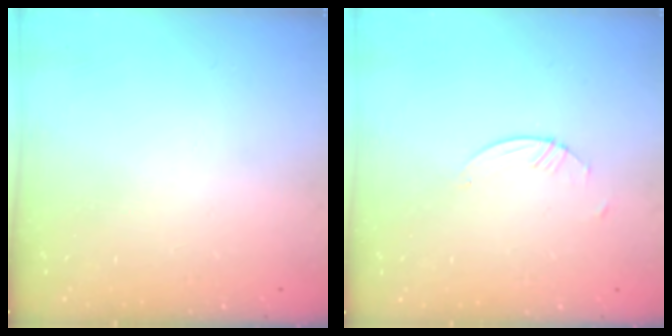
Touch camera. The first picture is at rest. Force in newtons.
{"total": 0.8, "press": 0.8, "slide": 0.2}